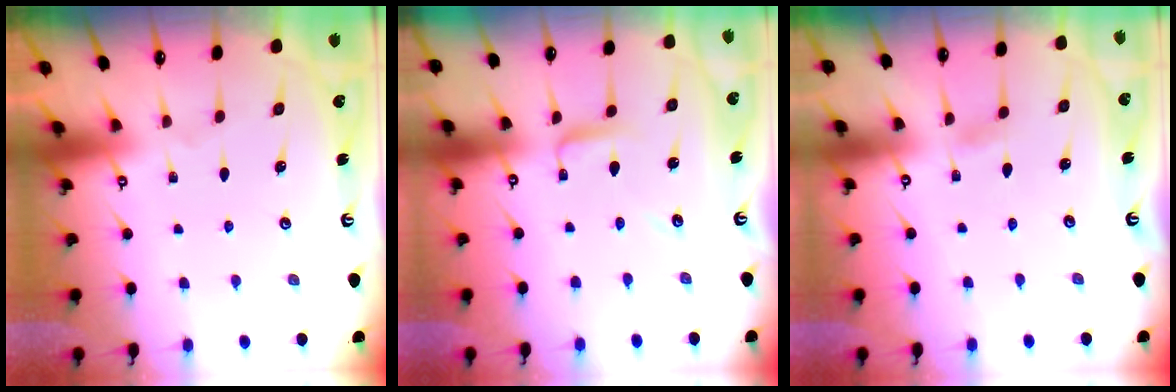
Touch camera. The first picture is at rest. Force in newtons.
{"total": 3.6, "press": 3.6, "slide": 0.2}
{"total": 2.6, "press": 2.6, "slide": 0.3}